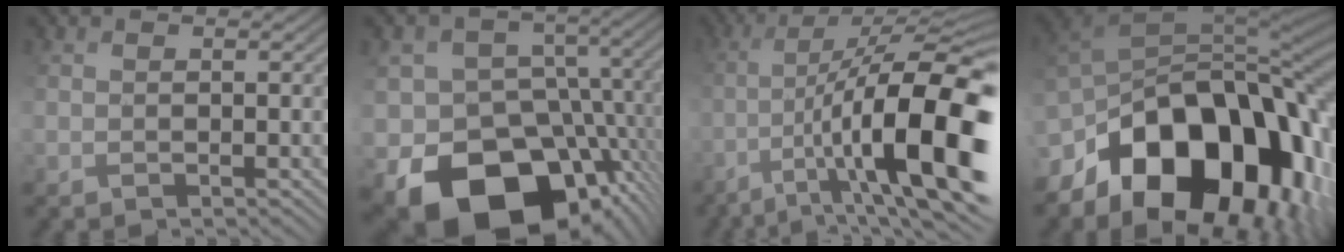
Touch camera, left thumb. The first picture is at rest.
{"total": 18.1, "force": [-7.9, 13.4, 9.3], "torque": [-0.165, -0.031, -0.110]}
{"total": 17.9, "force": [-5.1, 5.1, 16.4], "torque": [-0.251, -0.020, -0.068]}
{"total": 20.8, "force": [-7.4, 12.7, 14.6], "torque": [-0.258, -0.031, -0.106]}